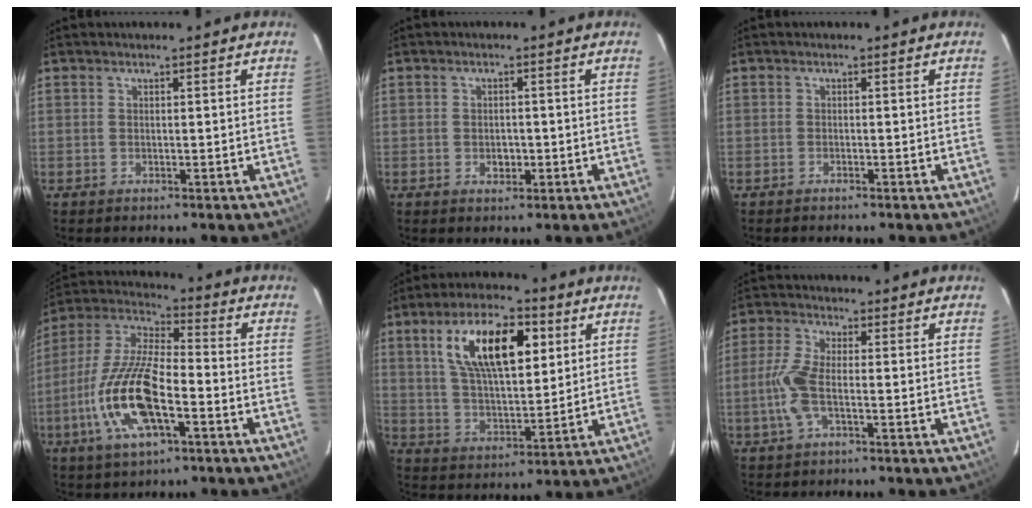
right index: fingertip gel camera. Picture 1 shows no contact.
{"total": 2.5, "force": [-0.6, 2.0, 1.4], "torque": [-0.024, 0.004, -0.005]}
{"total": 0.8, "force": [-0.8, 0.2, 0.2], "torque": [-0.009, 0.001, -0.015]}
{"total": 17.1, "force": [-6.1, 5.8, 14.9], "torque": [-0.312, -0.010, -0.121]}
{"total": 16.4, "force": [6.2, 7.0, 13.5], "torque": [-0.237, 0.024, 0.114]}
{"total": 6.7, "force": [-1.6, 2.1, 6.1], "torque": [-0.140, 0.002, -0.034]}